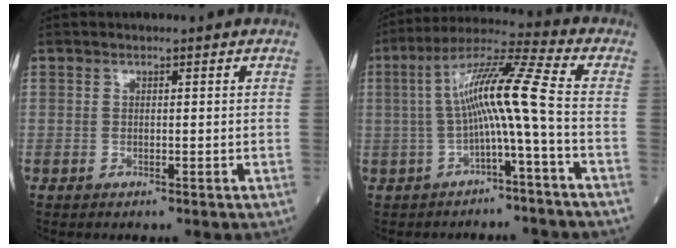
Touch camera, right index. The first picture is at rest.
{"total": 11.1, "force": [-1.5, -0.3, 10.9], "torque": [-0.205, 0.033, -0.027]}